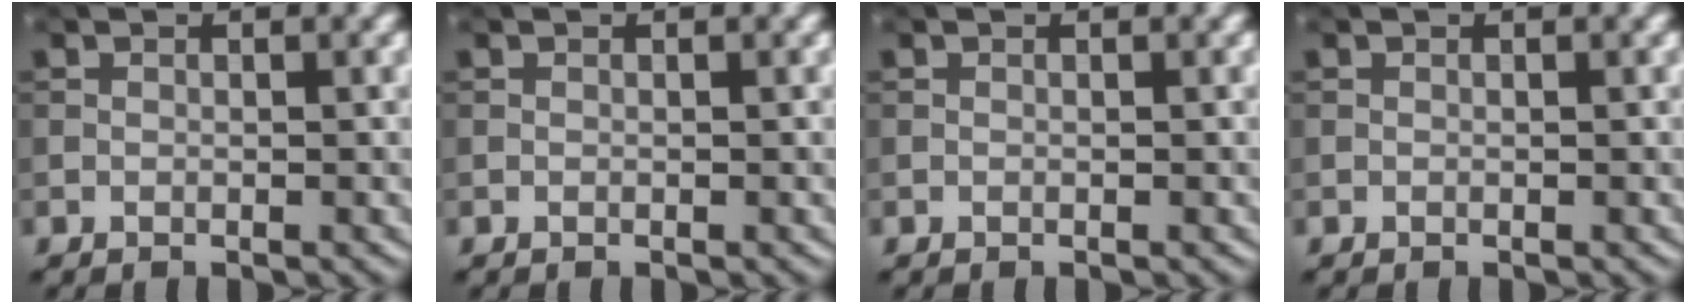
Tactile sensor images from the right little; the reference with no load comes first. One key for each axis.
{"total": 0.0}
{"total": 0.0}
{"total": 0.0}